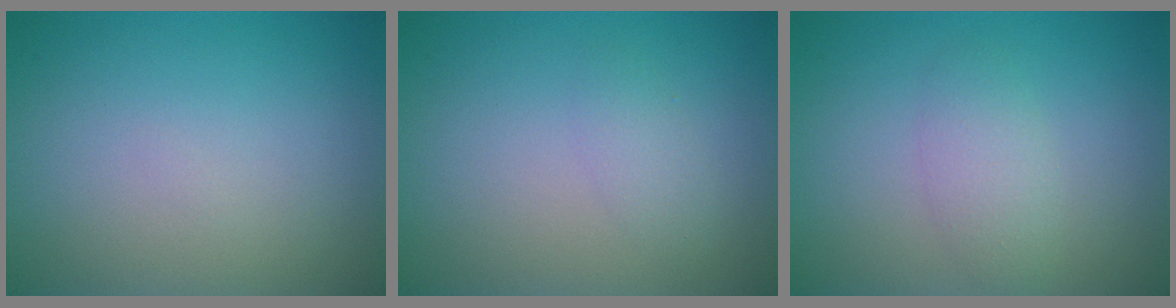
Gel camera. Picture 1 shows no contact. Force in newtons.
{"total": 1.3, "press": 1.3, "slide": 0.1}
{"total": 2.2, "press": 2.2, "slide": 0.1}